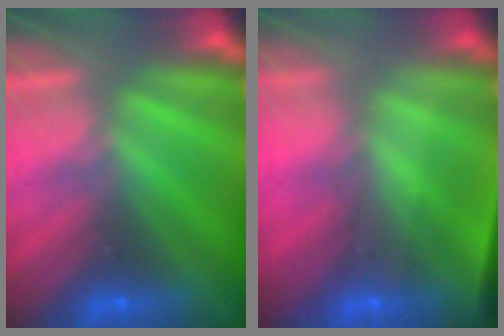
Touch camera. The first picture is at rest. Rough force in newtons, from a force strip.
{"total": 4.8}